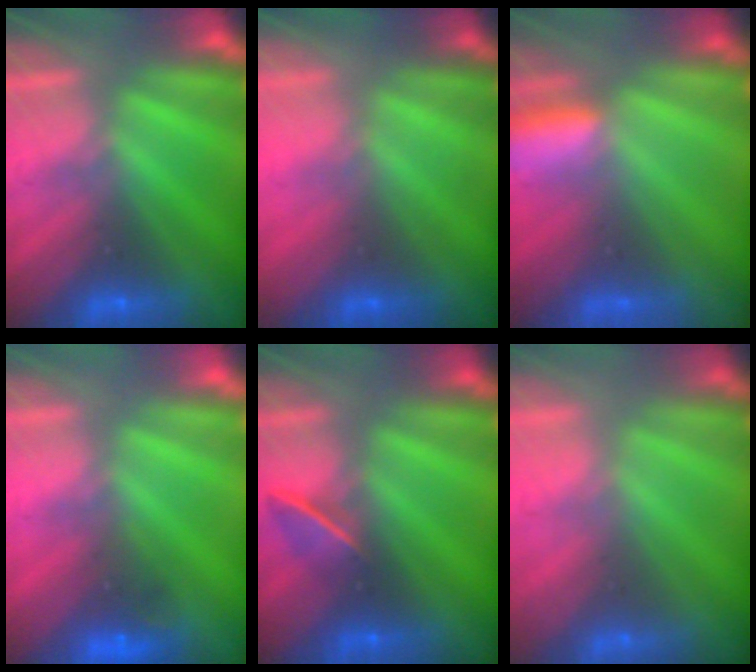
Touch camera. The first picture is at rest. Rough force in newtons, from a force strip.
{"total": 2.1}
{"total": 3.3}
{"total": 4.7}
{"total": 2.0}
{"total": 2.2}